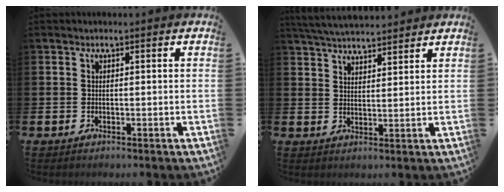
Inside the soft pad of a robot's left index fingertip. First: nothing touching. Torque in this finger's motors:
{"motor_torque": [0.36, -0.59, 0.74, 0.21]}